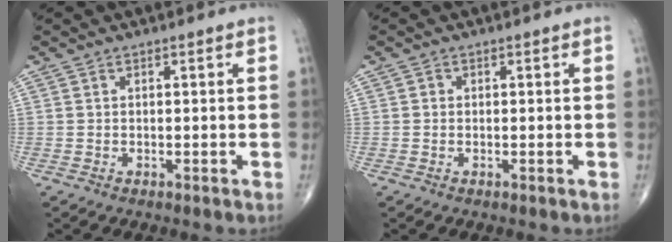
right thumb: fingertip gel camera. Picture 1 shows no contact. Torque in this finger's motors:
{"motor_torque": [0.18, 0.52, 0.15, 0.05, -0.03]}